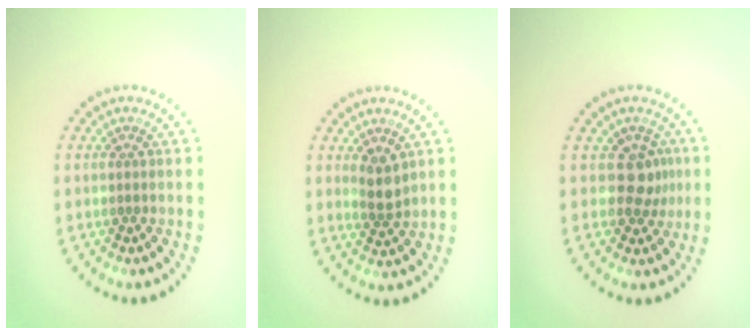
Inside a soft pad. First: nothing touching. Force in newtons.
{"total": 2.0, "press": 1.7, "slide": 1.0}
{"total": 2.2, "press": 1.7, "slide": 1.4}